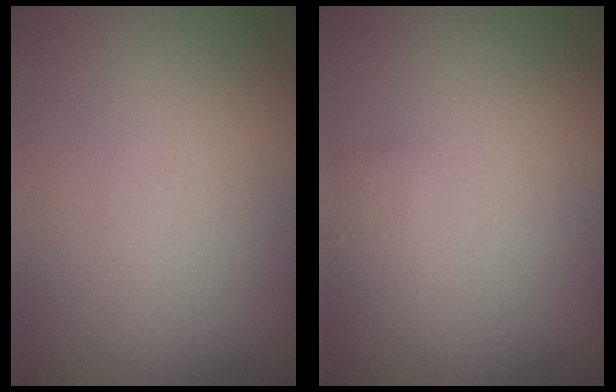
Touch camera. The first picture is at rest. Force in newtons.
{"total": 0.9, "press": 0.9, "slide": 0.0}